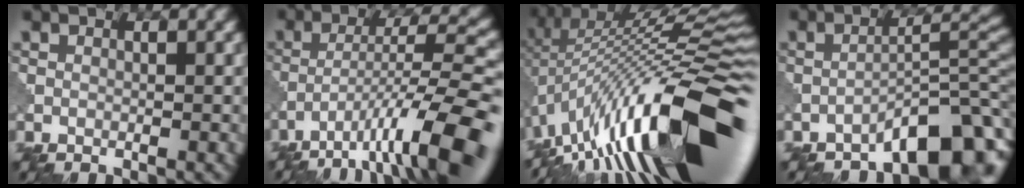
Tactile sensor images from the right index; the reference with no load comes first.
{"total": 10.8, "force": [-6.3, 1.9, 8.6], "torque": [-0.135, 0.018, -0.101]}
{"total": 17.6, "force": [-5.0, 4.9, 16.1], "torque": [-0.247, 0.040, -0.108]}
{"total": 8.2, "force": [-5.8, 2.3, 5.3], "torque": [-0.060, 0.012, -0.091]}